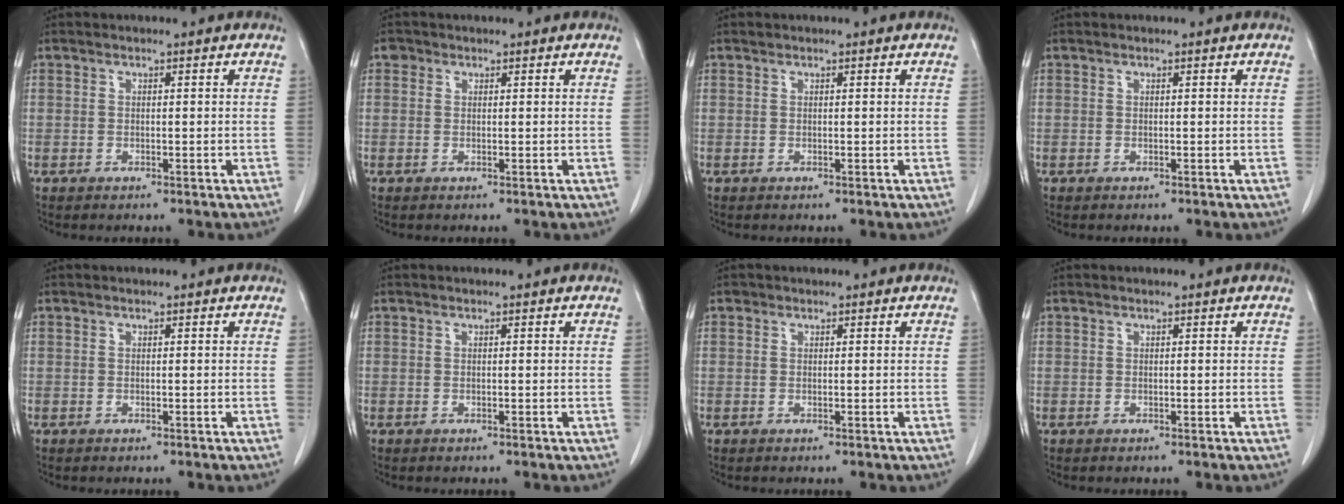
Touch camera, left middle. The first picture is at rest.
{"total": 1.0, "force": [0.5, 0.8, 0.1], "torque": [0.005, 0.005, 0.004]}
{"total": 0.0}
{"total": 0.0}
{"total": 0.0}
{"total": 0.0}
{"total": 0.0}
{"total": 0.0}